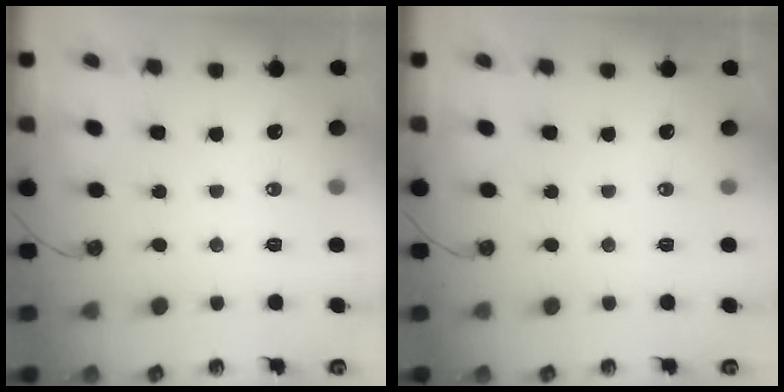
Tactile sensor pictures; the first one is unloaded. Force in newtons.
{"total": 0.0}